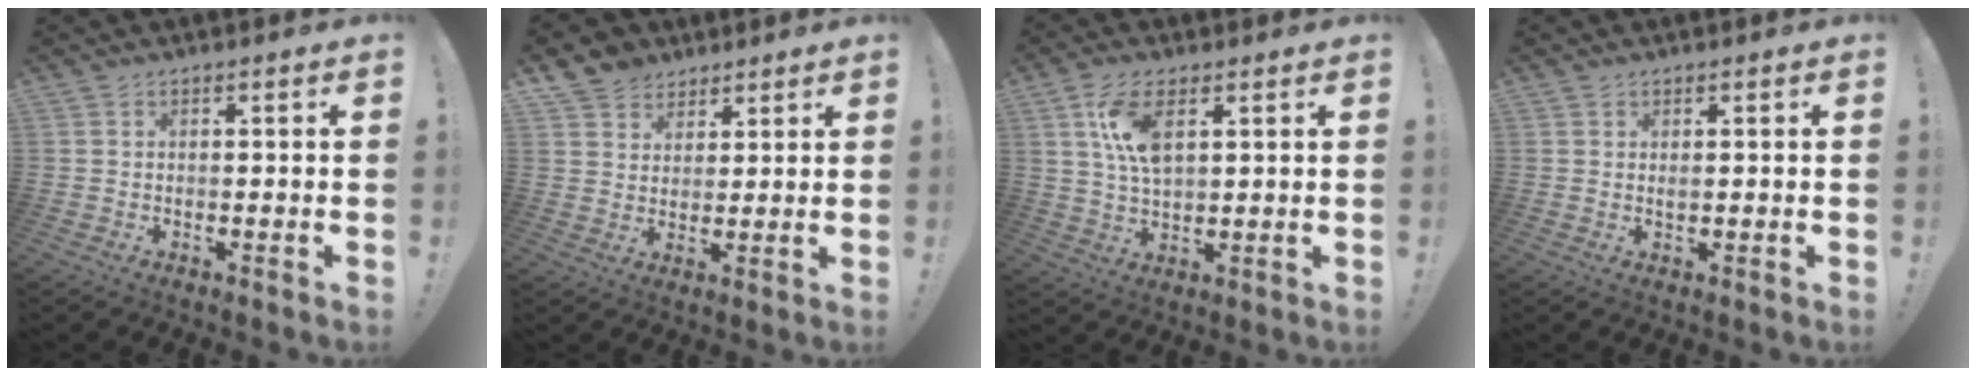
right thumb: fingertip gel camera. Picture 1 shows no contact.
{"total": 6.8, "force": [4.7, 4.9, 0.4], "torque": [-0.006, -0.036, 0.094]}
{"total": 9.6, "force": [3.7, 4.3, 7.7], "torque": [-0.150, -0.007, 0.064]}
{"total": 0.8, "force": [0.5, 0.5, 0.4], "torque": [0.000, -0.003, 0.008]}